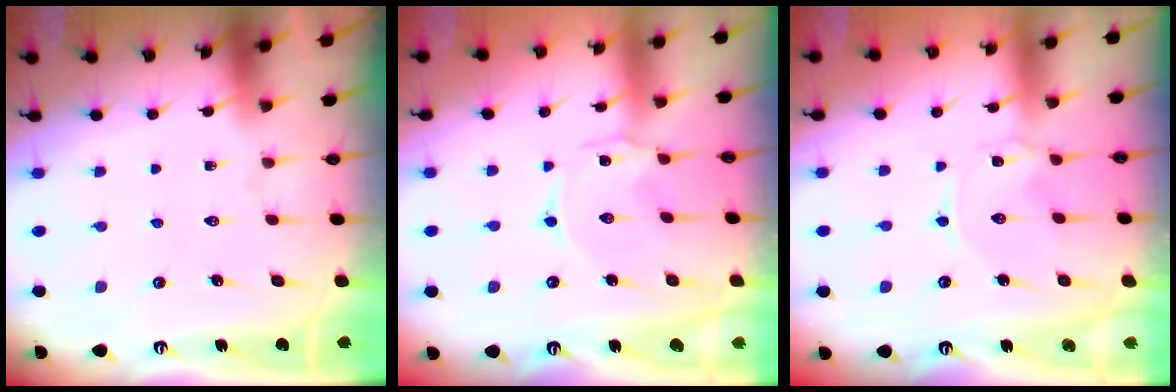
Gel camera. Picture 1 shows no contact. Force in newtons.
{"total": 0.0}
{"total": 0.0}